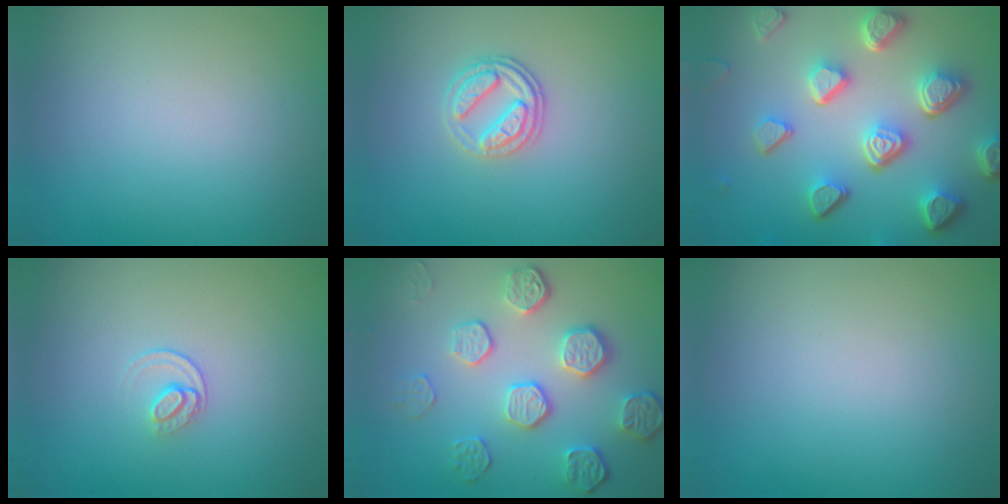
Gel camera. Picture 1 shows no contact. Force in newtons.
{"total": 2.6, "press": 2.4, "slide": 1.0}
{"total": 7.5, "press": 5.6, "slide": 5.0}
{"total": 1.2, "press": 0.8, "slide": 0.9}
{"total": 5.3, "press": 4.0, "slide": 3.5}
{"total": 0.0}